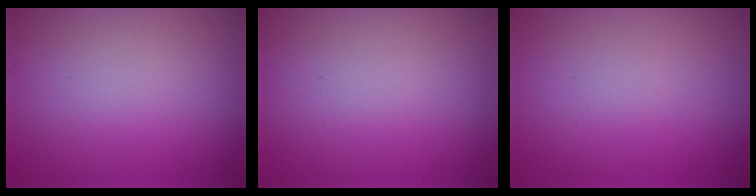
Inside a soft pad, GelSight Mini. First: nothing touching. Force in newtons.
{"total": 0.0}
{"total": 0.0}